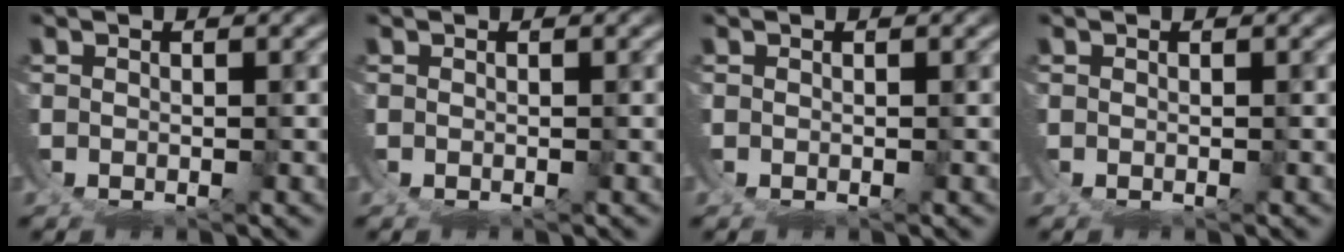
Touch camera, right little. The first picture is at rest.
{"total": 0.0}
{"total": 0.0}
{"total": 0.0}